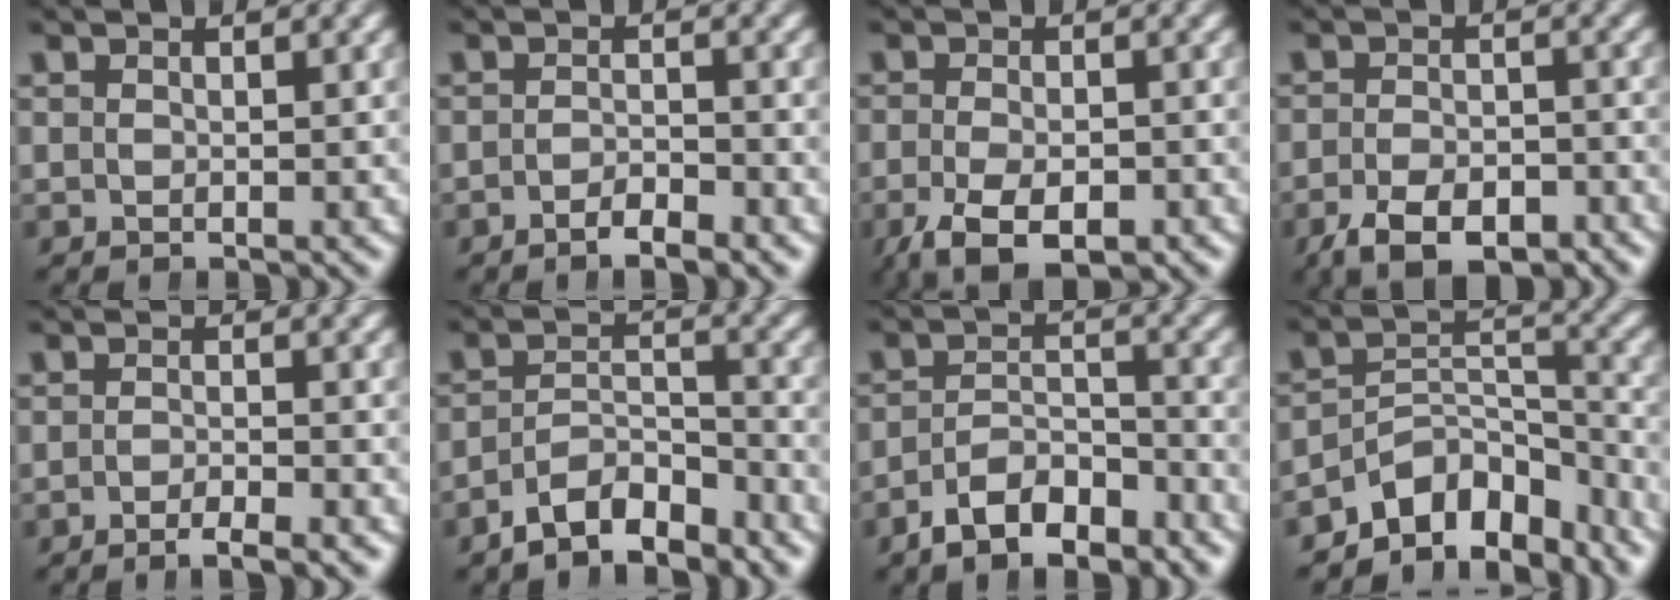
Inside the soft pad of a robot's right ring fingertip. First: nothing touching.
{"total": 2.5, "force": [-2.1, 0.5, 1.2], "torque": [-0.015, -0.004, -0.039]}
{"total": 7.2, "force": [-4.2, 3.5, 4.6], "torque": [-0.096, -0.041, -0.046]}
{"total": 5.9, "force": [-4.1, 2.7, 3.3], "torque": [-0.046, -0.018, -0.060]}
{"total": 2.8, "force": [-2.4, 0.3, 1.4], "torque": [-0.018, -0.004, -0.043]}
{"total": 5.7, "force": [-4.6, 2.4, 2.4], "torque": [-0.042, -0.021, -0.069]}
{"total": 5.4, "force": [-4.4, 2.1, 2.4], "torque": [-0.034, -0.014, -0.068]}
{"total": 9.8, "force": [-6.6, 5.6, 4.7], "torque": [-0.072, -0.031, -0.100]}